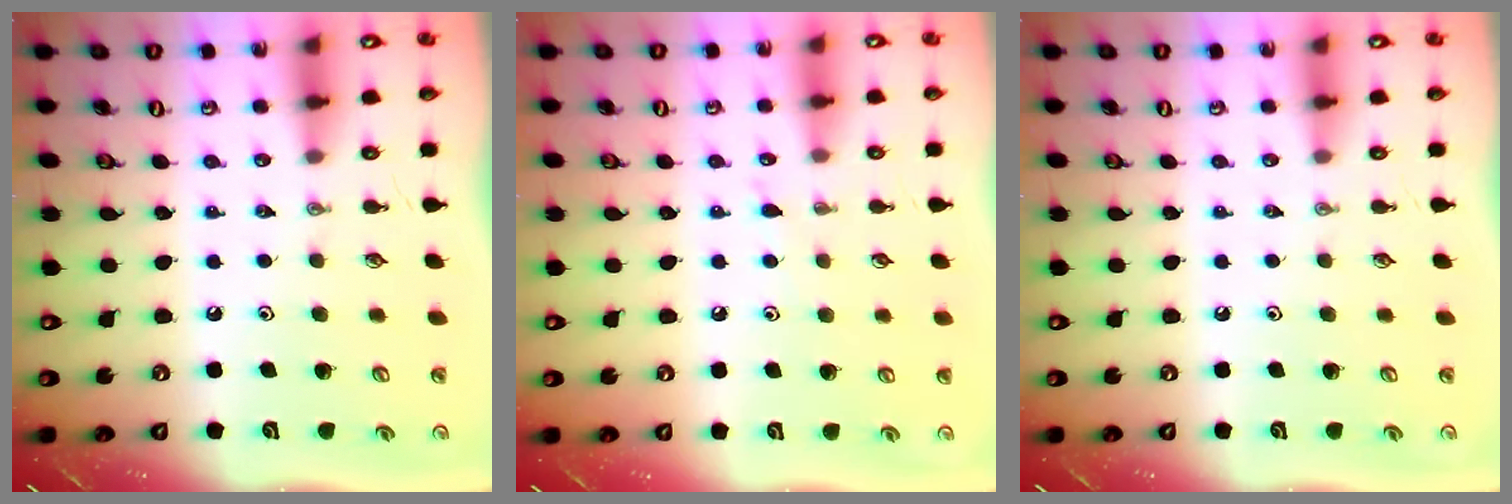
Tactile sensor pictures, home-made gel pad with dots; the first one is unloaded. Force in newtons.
{"total": 3.0, "press": 2.9, "slide": 0.4}
{"total": 0.0}